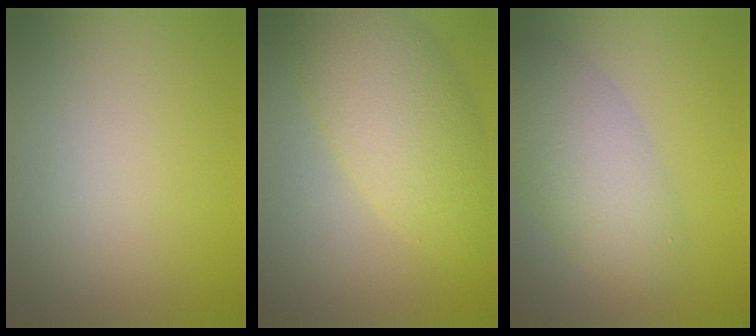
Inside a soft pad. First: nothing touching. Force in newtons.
{"total": 7.2, "press": 7.2, "slide": 0.2}
{"total": 5.4, "press": 5.4, "slide": 0.1}